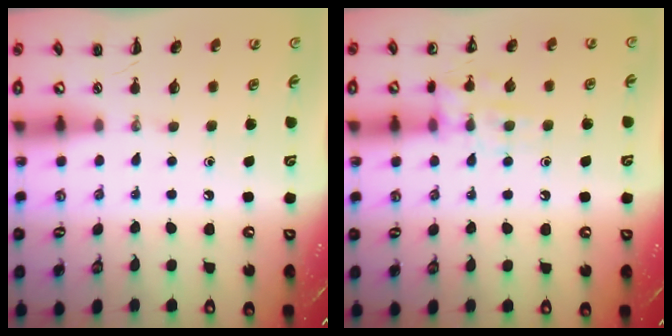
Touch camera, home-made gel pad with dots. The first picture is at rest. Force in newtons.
{"total": 10.6, "press": 10.6, "slide": 0.6}